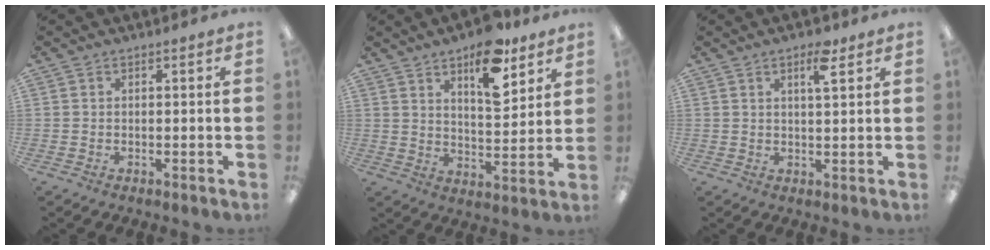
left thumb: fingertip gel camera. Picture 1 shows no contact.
{"total": 13.1, "force": [8.7, 5.3, 8.3], "torque": [-0.110, -0.048, 0.145]}
{"total": 5.2, "force": [3.1, 1.3, 3.9], "torque": [-0.055, -0.009, 0.046]}